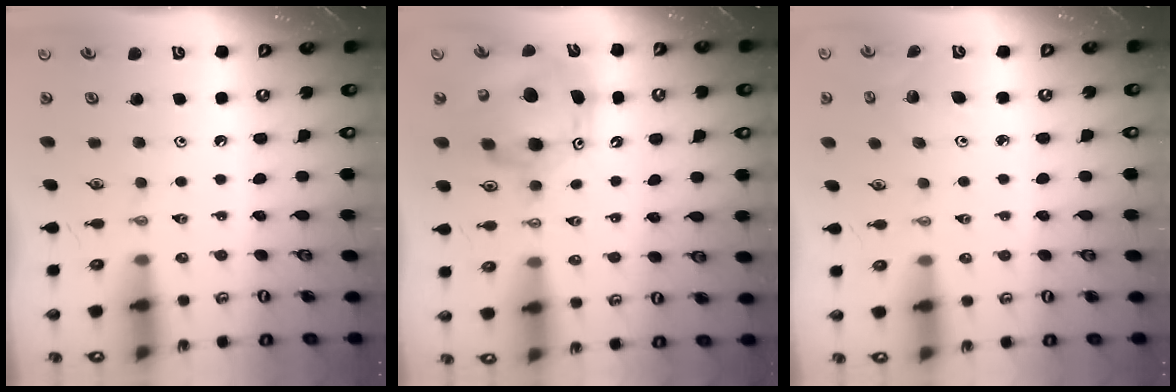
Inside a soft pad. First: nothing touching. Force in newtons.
{"total": 13.7, "press": 13.7, "slide": 1.1}
{"total": 3.5, "press": 3.5, "slide": 0.3}